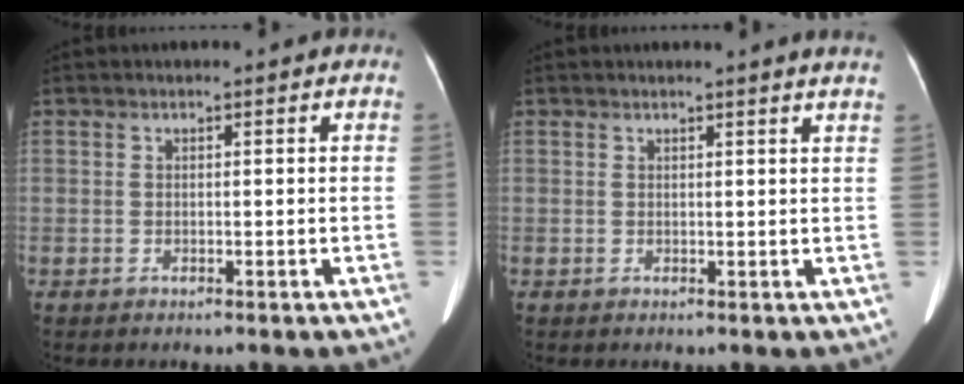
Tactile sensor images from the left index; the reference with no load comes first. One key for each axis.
{"total": 3.4, "fx": 3.2, "fy": -0.4, "fz": 1.2, "tx": -0.016, "ty": -0.004, "tz": 0.020}